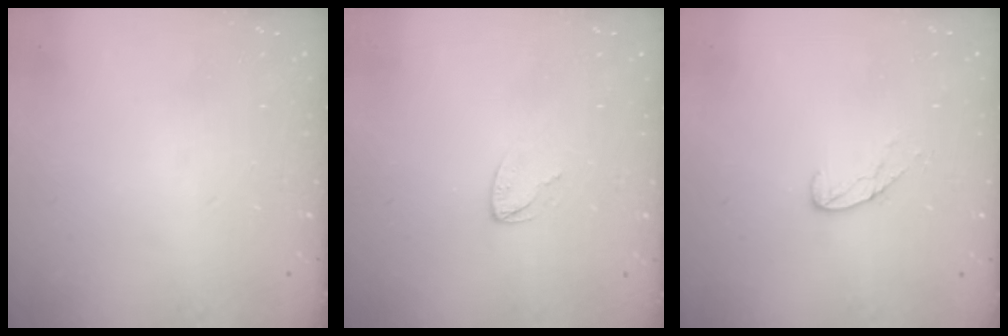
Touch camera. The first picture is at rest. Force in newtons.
{"total": 3.0, "press": 3.0, "slide": 0.3}
{"total": 6.0, "press": 5.9, "slide": 0.4}